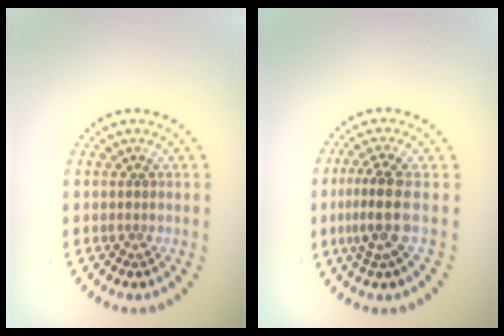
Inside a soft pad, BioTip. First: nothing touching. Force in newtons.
{"total": 3.3, "press": 2.8, "slide": 1.8}